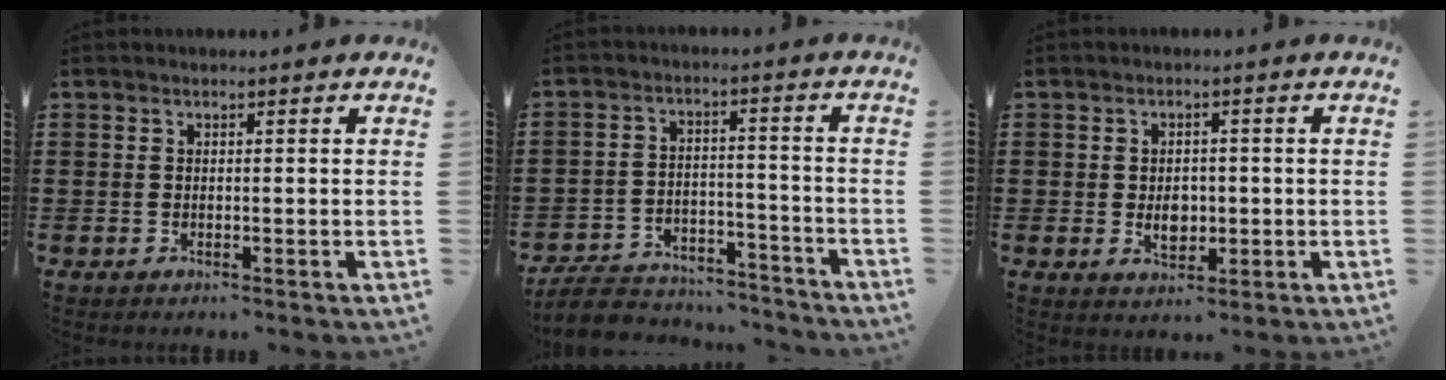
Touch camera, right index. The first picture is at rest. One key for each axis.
{"total": 7.2, "fx": -6.8, "fy": 1.7, "fz": 1.7, "tx": -0.039, "ty": 0.016, "tz": -0.135}
{"total": 3.5, "fx": -0.3, "fy": 2.5, "fz": 2.5, "tx": -0.035, "ty": -0.001, "tz": -0.011}